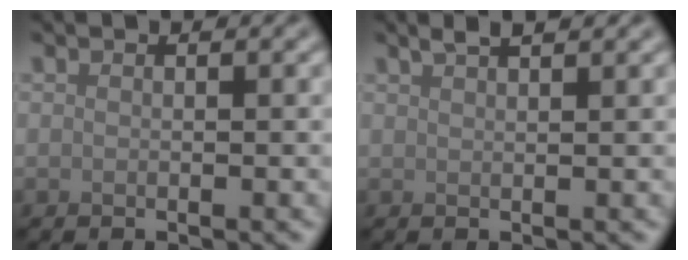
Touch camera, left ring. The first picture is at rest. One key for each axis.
{"total": 1.9, "fx": 1.5, "fy": 0.4, "fz": 1.1, "tx": -0.011, "ty": 0.002, "tz": 0.019}